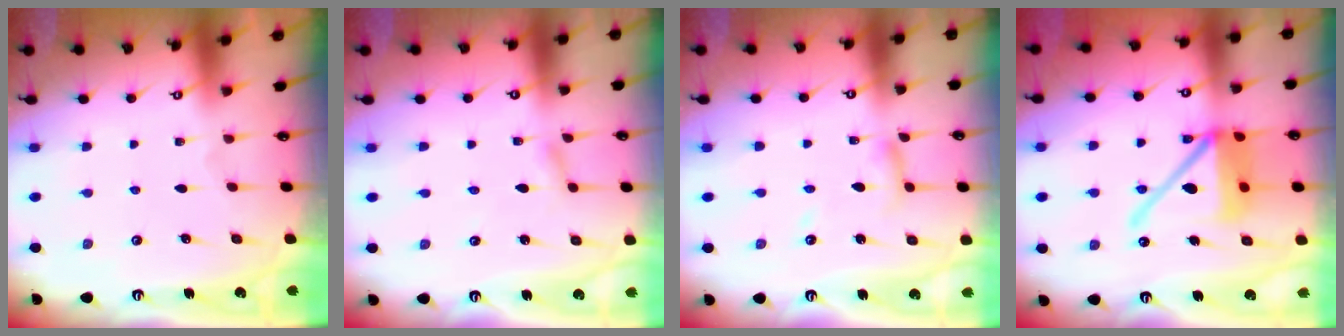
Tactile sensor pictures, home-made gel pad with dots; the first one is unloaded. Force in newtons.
{"total": 1.5, "press": 1.5, "slide": 0.1}
{"total": 6.5, "press": 6.4, "slide": 0.5}
{"total": 15.5, "press": 15.4, "slide": 2.0}